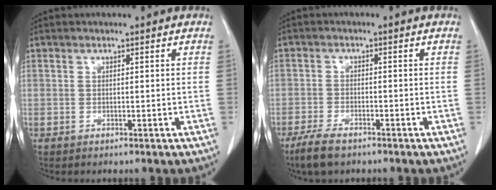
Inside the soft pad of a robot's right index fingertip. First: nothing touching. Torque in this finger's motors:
{"motor_torque": [0.44, -0.31, 0.13, 0.05]}